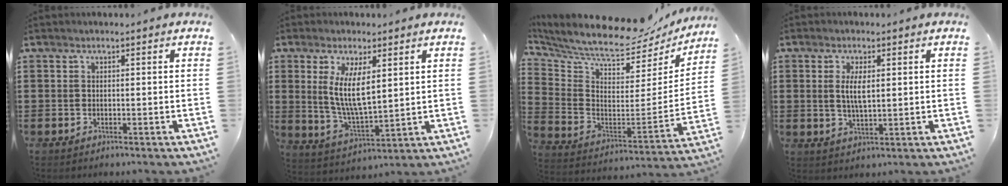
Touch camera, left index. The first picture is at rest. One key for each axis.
{"total": 8.6, "fx": 2.4, "fy": 3.2, "fz": 7.6, "tx": -0.151, "ty": 0.000, "tz": 0.040}
{"total": 8.2, "fx": 7.6, "fy": 1.3, "fz": 2.8, "tx": -0.088, "ty": -0.070, "tz": 0.125}
{"total": 3.9, "fx": 0.7, "fy": 1.3, "fz": 3.6, "tx": -0.073, "ty": 0.006, "tz": 0.011}